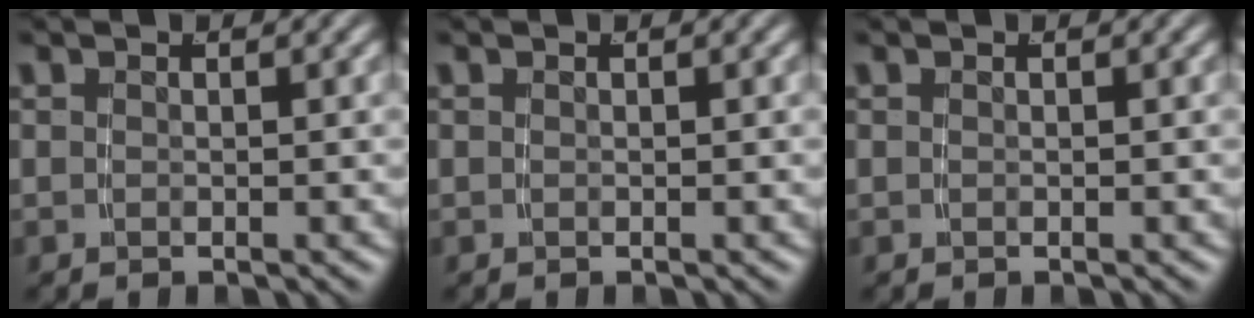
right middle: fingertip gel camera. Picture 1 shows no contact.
{"total": 0.0}
{"total": 0.0}